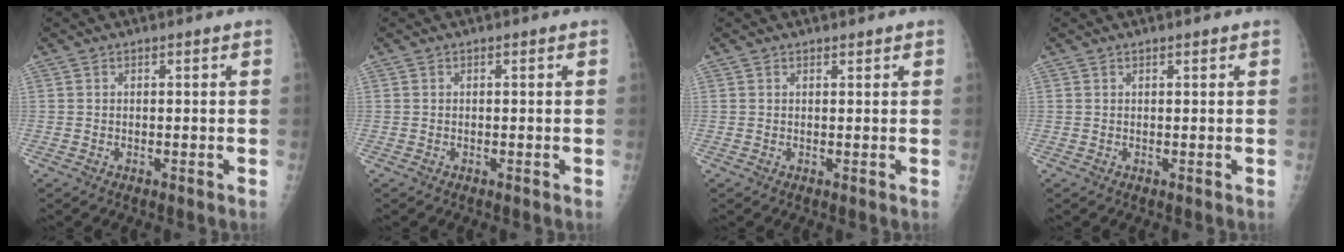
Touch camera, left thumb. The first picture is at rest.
{"total": 0.0}
{"total": 0.7, "force": [0.6, 0.2, 0.1], "torque": [-0.002, -0.005, 0.010]}
{"total": 0.6, "force": [0.5, 0.1, 0.3], "torque": [-0.005, -0.001, 0.008]}